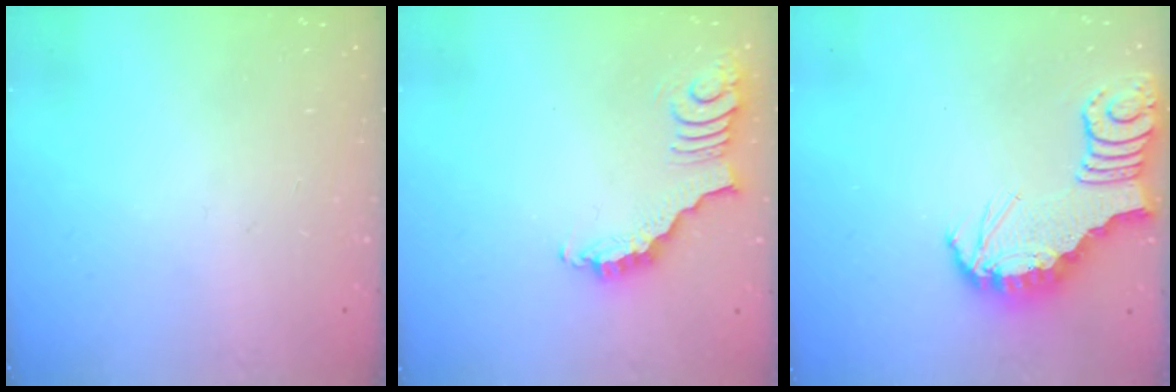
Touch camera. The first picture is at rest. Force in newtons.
{"total": 3.9, "press": 3.8, "slide": 0.7}
{"total": 4.0, "press": 4.0, "slide": 0.6}